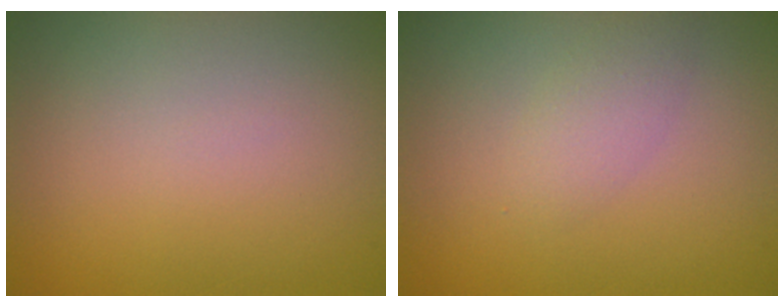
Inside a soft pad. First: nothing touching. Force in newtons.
{"total": 1.8, "press": 1.8, "slide": 0.1}